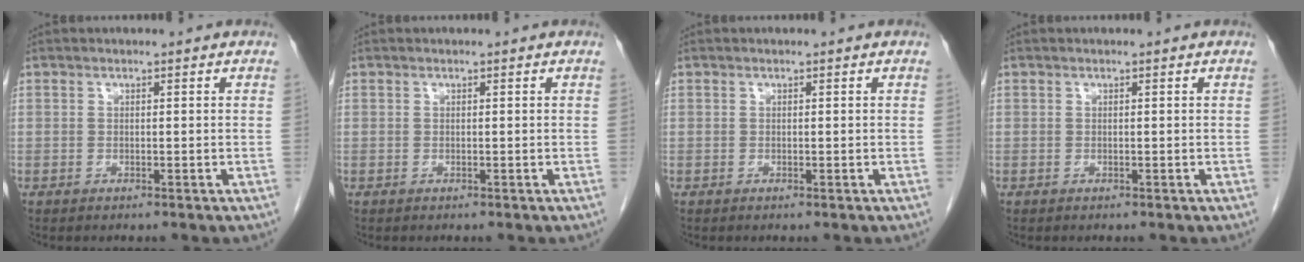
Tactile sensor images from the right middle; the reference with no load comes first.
{"total": 0.0}
{"total": 0.0}
{"total": 0.0}